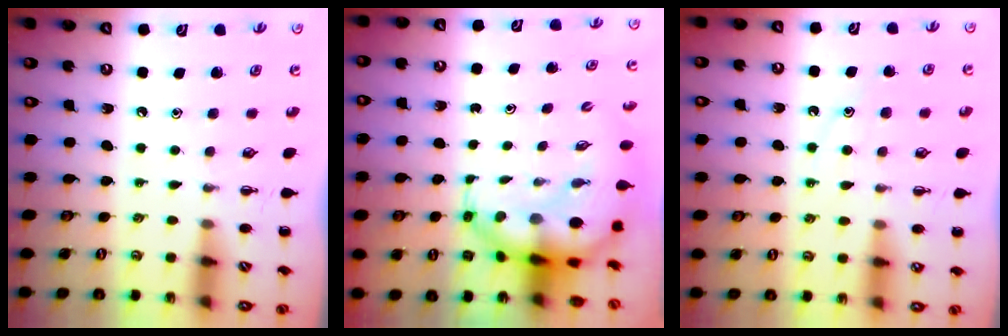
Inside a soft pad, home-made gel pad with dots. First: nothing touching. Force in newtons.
{"total": 8.0, "press": 7.7, "slide": 2.3}
{"total": 10.2, "press": 10.1, "slide": 1.3}